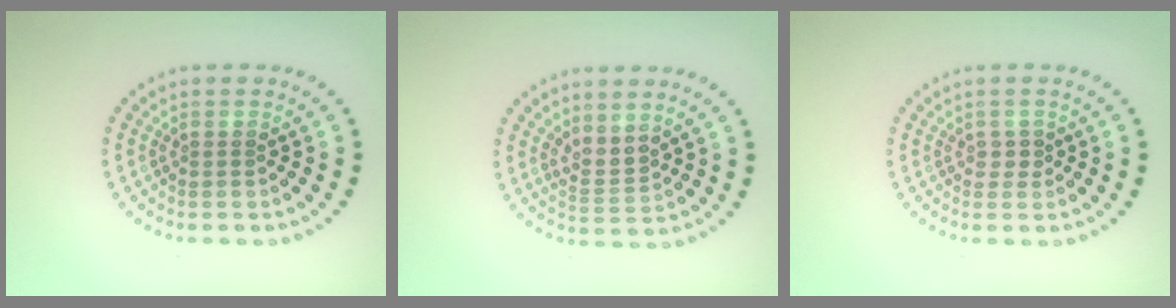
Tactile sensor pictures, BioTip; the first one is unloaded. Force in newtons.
{"total": 2.1, "press": 1.5, "slide": 1.5}
{"total": 0.9, "press": 0.8, "slide": 0.4}